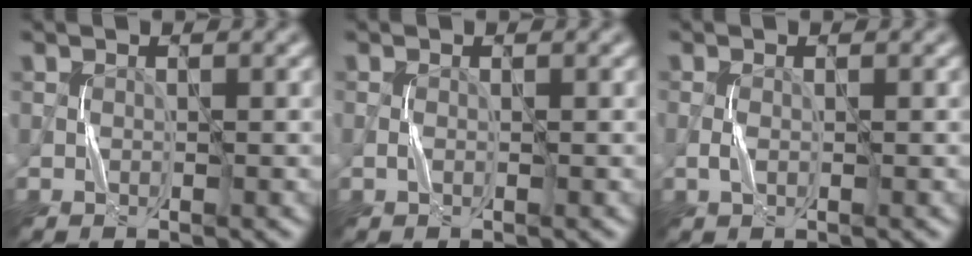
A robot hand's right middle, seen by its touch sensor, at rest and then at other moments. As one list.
[{"total": 0.0}, {"total": 0.7, "force": [-0.3, 0.1, 0.6], "torque": [-0.019, 0.001, -0.007]}]